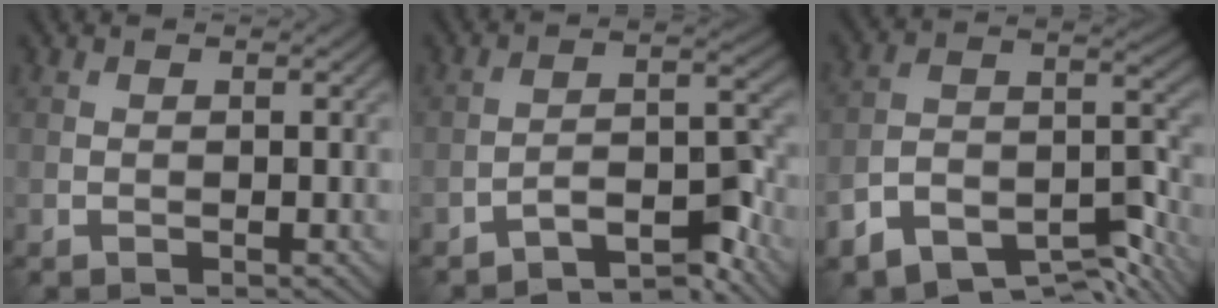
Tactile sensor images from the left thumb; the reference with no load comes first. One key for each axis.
{"total": 6.3, "fx": -5.2, "fy": 1.2, "fz": 3.4, "tx": -0.049, "ty": 0.012, "tz": -0.092}
{"total": 11.4, "fx": -8.6, "fy": 4.6, "fz": 5.8, "tx": -0.099, "ty": -0.013, "tz": -0.151}